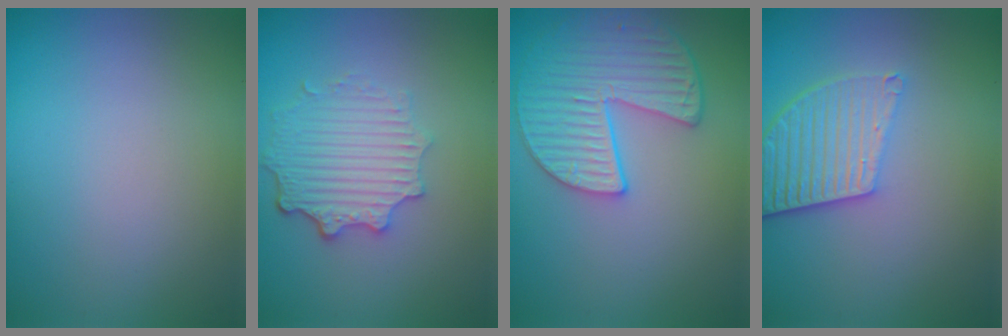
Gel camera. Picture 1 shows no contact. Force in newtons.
{"total": 4.6, "press": 3.6, "slide": 2.8}
{"total": 4.9, "press": 4.7, "slide": 1.6}
{"total": 5.1, "press": 3.8, "slide": 3.3}